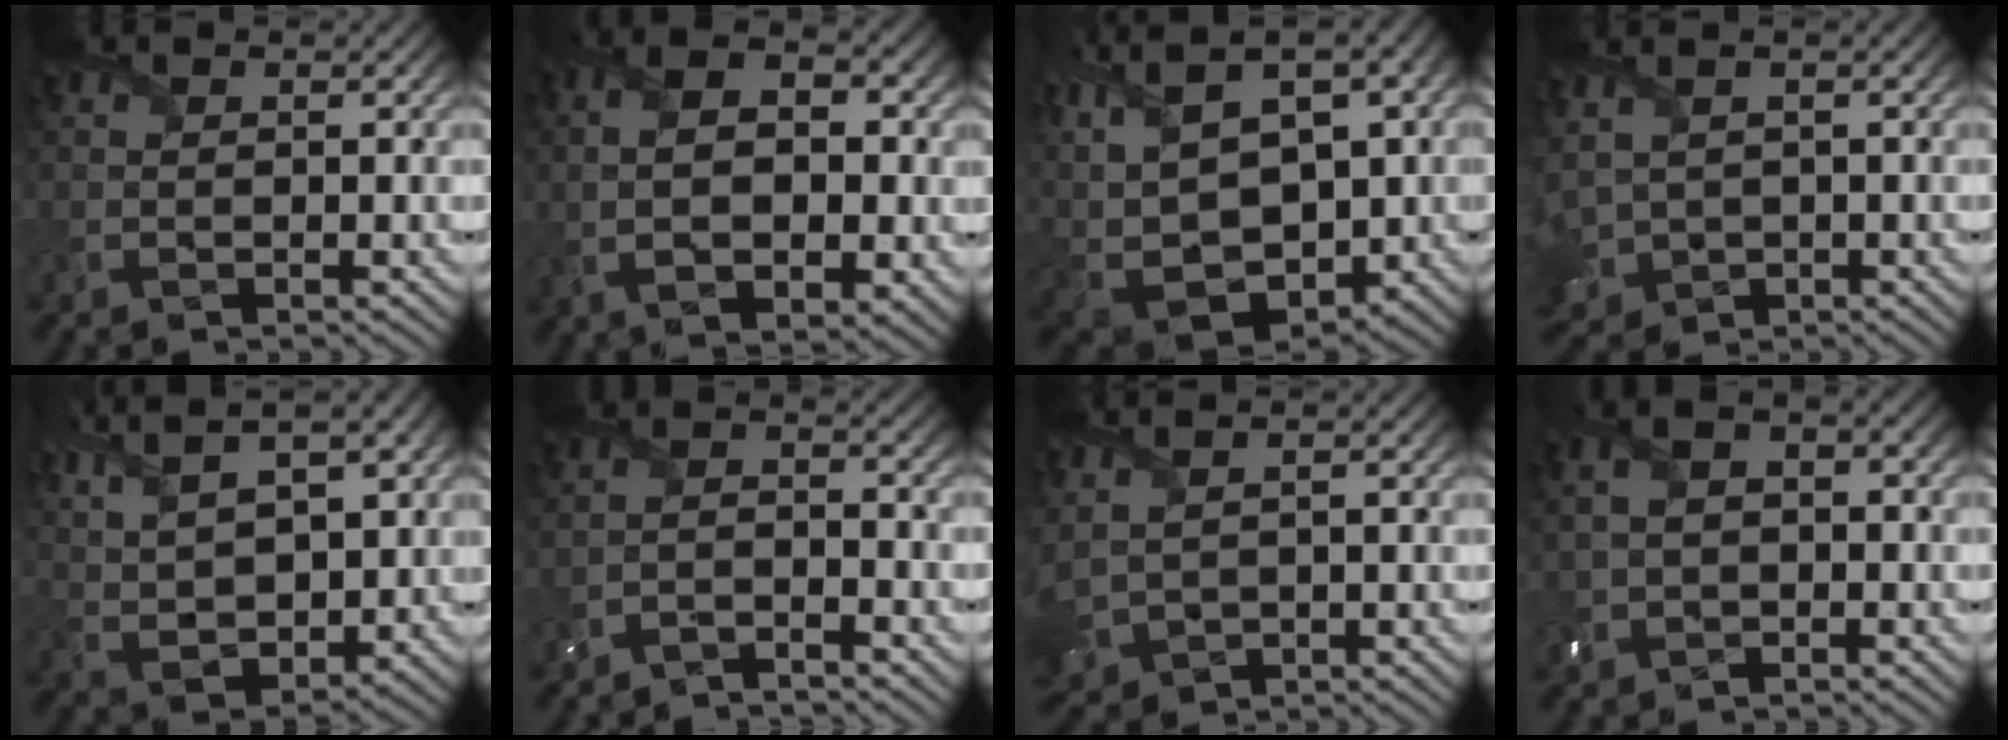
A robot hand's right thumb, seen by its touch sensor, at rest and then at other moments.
{"total": 9.7, "force": [-0.1, 5.5, 8.0], "torque": [-0.162, -0.003, -0.001]}
{"total": 17.6, "force": [3.4, 10.6, 13.6], "torque": [-0.293, 0.023, 0.108]}
{"total": 5.0, "force": [0.6, 3.5, 3.4], "torque": [-0.131, -0.010, 0.020]}
{"total": 12.8, "force": [5.8, 6.2, 9.6], "torque": [-0.229, 0.010, 0.108]}
{"total": 3.3, "force": [-3.2, 0.1, 1.0], "torque": [-0.020, 0.001, -0.072]}
{"total": 4.7, "force": [1.2, 2.9, 3.5], "torque": [-0.124, -0.003, 0.036]}
{"total": 4.7, "force": [-0.6, 3.2, 3.4], "torque": [-0.074, 0.006, -0.004]}